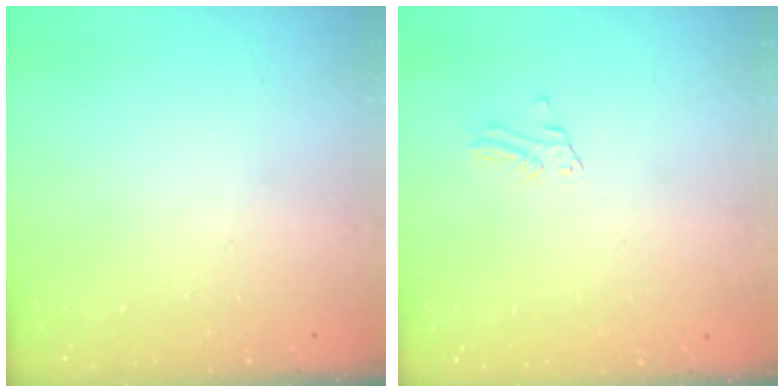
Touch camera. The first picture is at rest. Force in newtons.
{"total": 1.2, "press": 1.2, "slide": 0.1}